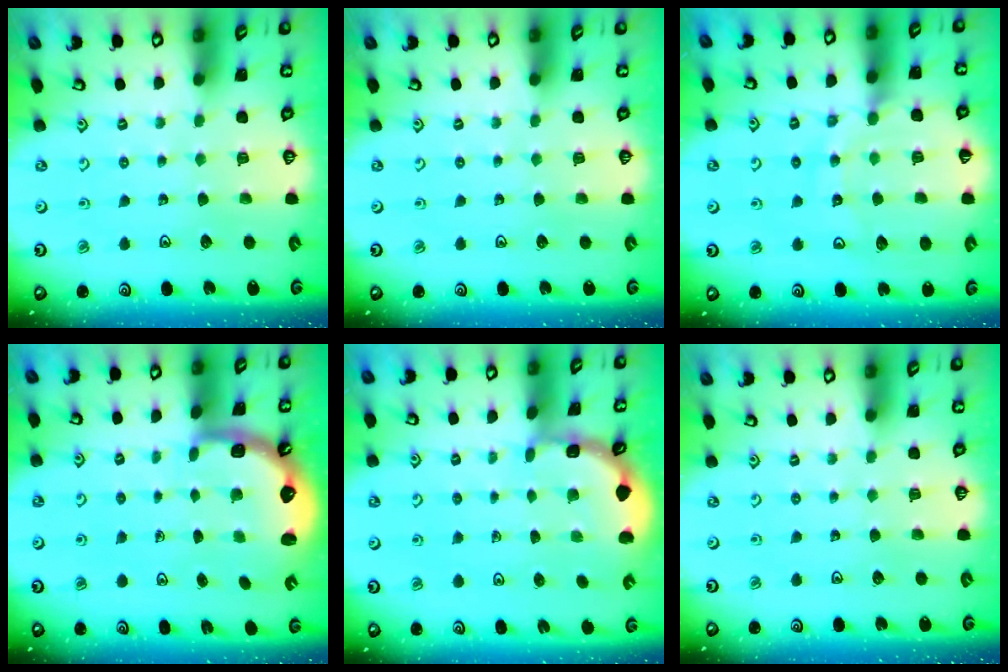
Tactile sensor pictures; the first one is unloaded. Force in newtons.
{"total": 0.0}
{"total": 12.9, "press": 12.8, "slide": 1.5}
{"total": 2.6, "press": 2.4, "slide": 1.1}
{"total": 2.0, "press": 2.0, "slide": 0.2}
{"total": 0.0}